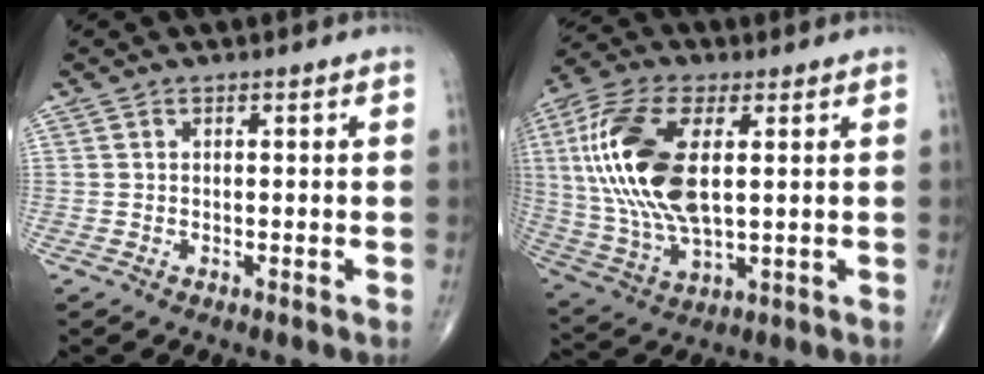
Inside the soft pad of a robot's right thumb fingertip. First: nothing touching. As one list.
[{"total": 19.9, "force": [3.3, 9.5, 17.2], "torque": [-0.374, -0.005, 0.063]}]